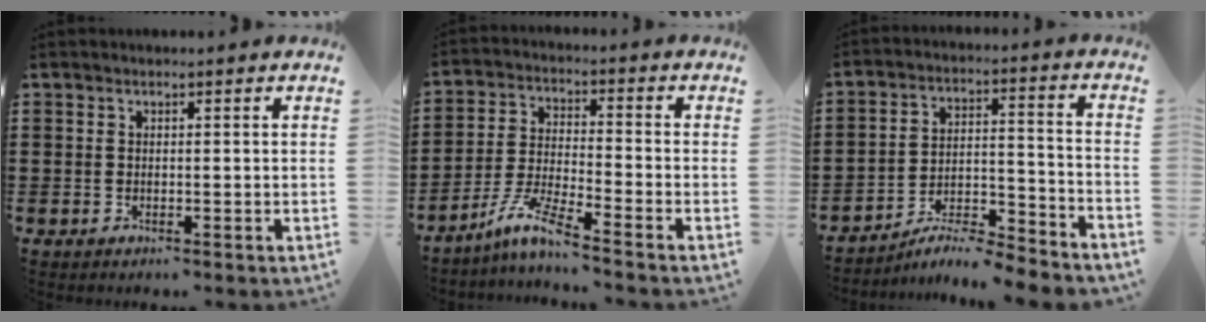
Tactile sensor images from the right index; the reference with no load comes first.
{"total": 6.9, "force": [-5.6, -0.1, 4.0], "torque": [-0.099, -0.017, -0.114]}
{"total": 6.5, "force": [-6.3, 0.0, 1.8], "torque": [-0.023, 0.003, -0.123]}